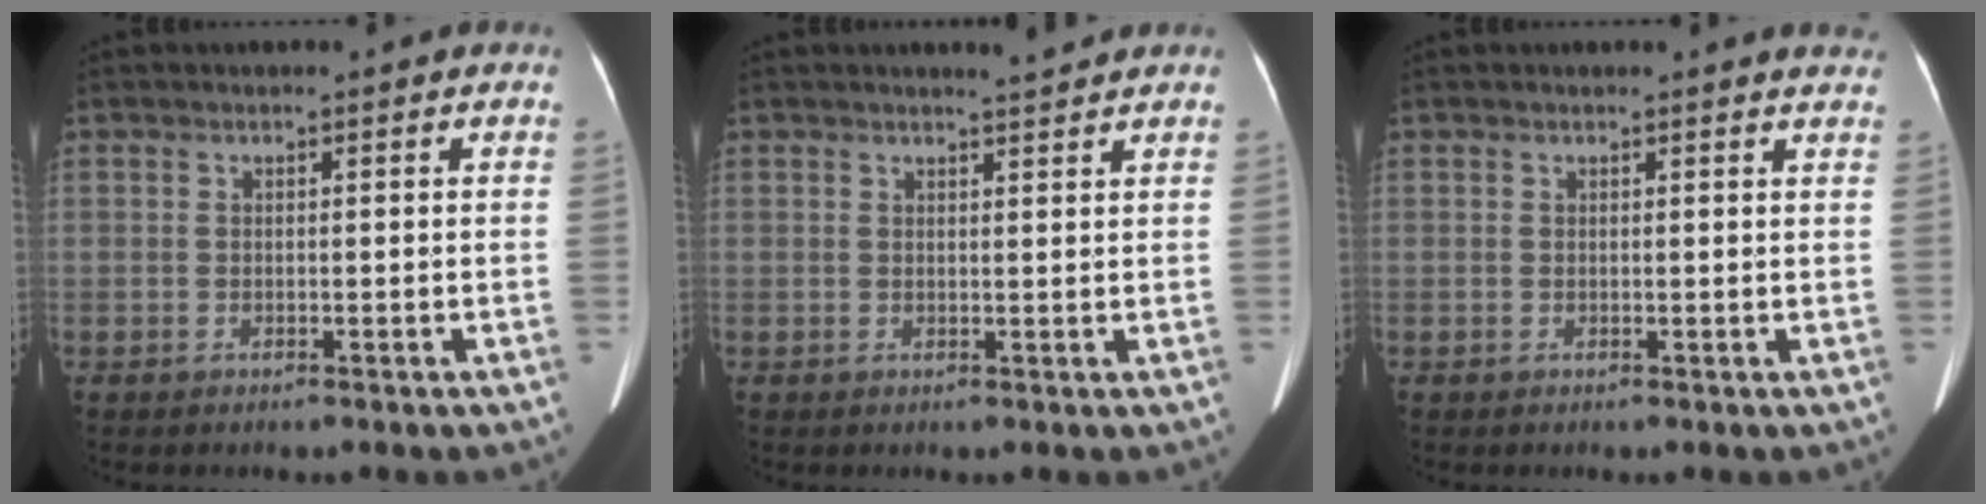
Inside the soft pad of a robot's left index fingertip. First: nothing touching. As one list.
[{"total": 2.0, "force": [1.9, -0.2, 0.5], "torque": [-0.011, -0.005, 0.030]}, {"total": 3.5, "force": [3.3, 0.3, 0.8], "torque": [-0.011, -0.008, 0.016]}]